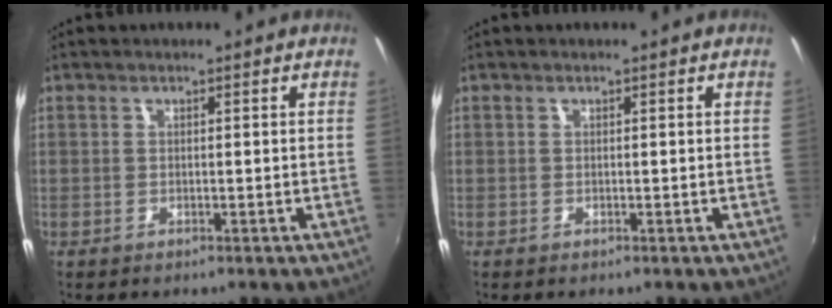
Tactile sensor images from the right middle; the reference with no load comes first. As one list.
[{"total": 0.0}]